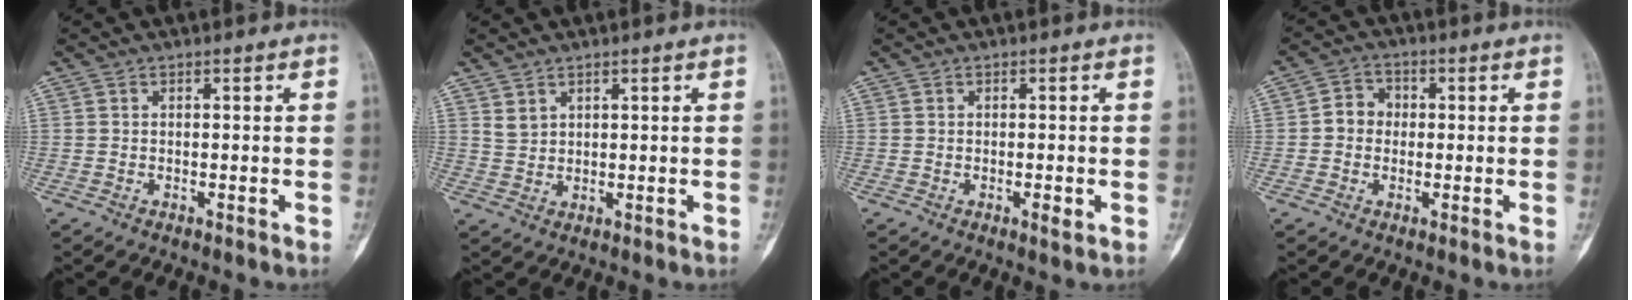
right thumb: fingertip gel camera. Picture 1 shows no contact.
{"total": 1.9, "force": [1.4, 1.1, 0.7], "torque": [-0.006, -0.009, 0.032]}
{"total": 1.8, "force": [-0.6, 0.4, 1.6], "torque": [-0.025, -0.004, -0.008]}
{"total": 4.3, "force": [-0.2, 3.8, 2.0], "torque": [-0.014, 0.014, -0.014]}